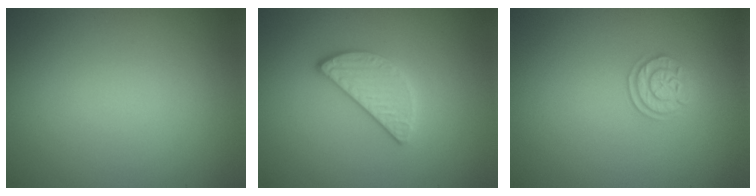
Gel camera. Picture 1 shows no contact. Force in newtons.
{"total": 3.0, "press": 2.8, "slide": 1.1}
{"total": 1.9, "press": 1.8, "slide": 0.5}